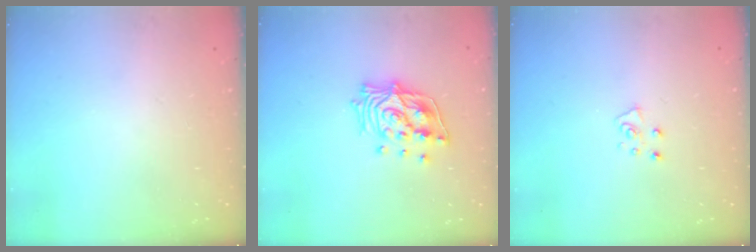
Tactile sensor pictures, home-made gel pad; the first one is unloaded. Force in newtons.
{"total": 14.0, "press": 13.9, "slide": 1.7}
{"total": 5.3, "press": 5.3, "slide": 0.5}